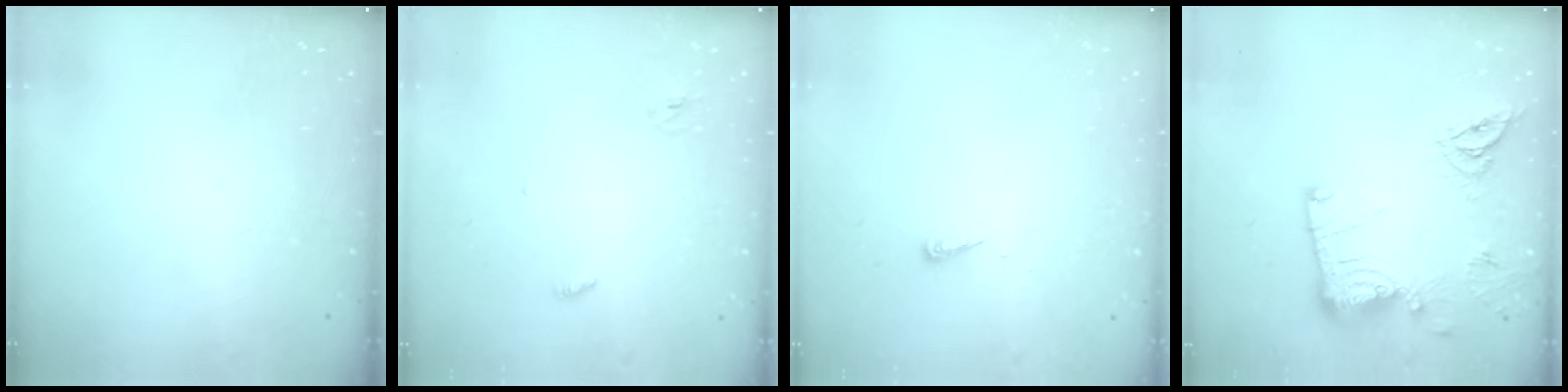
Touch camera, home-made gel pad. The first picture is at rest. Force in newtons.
{"total": 2.8, "press": 2.8, "slide": 0.2}
{"total": 3.9, "press": 3.9, "slide": 0.4}
{"total": 17.4, "press": 17.4, "slide": 1.1}